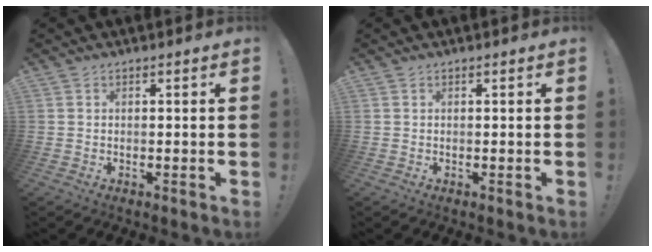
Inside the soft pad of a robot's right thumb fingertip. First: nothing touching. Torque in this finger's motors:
{"motor_torque": [0.00, 0.01, -0.10, 0.10, 0.06]}